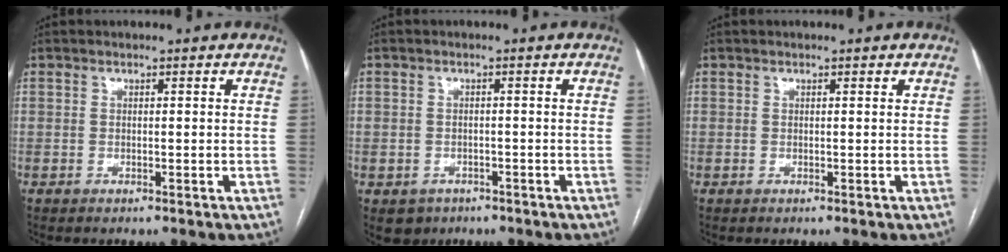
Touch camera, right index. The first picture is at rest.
{"total": 3.8, "force": [-1.9, 3.2, 0.5], "torque": [-0.005, 0.007, -0.021]}
{"total": 0.0}